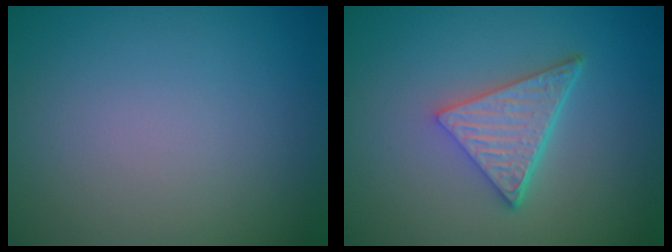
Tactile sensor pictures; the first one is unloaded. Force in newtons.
{"total": 4.9, "press": 3.5, "slide": 3.4}